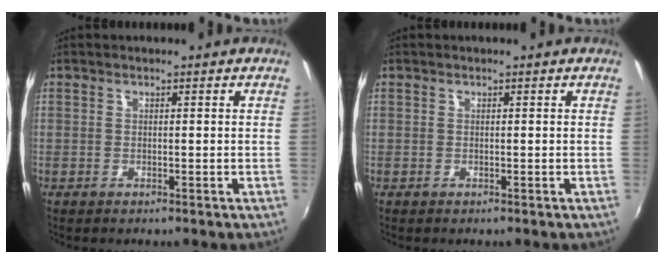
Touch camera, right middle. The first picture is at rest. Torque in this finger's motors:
{"motor_torque": [0.00, 0.00, 0.00, 0.00]}